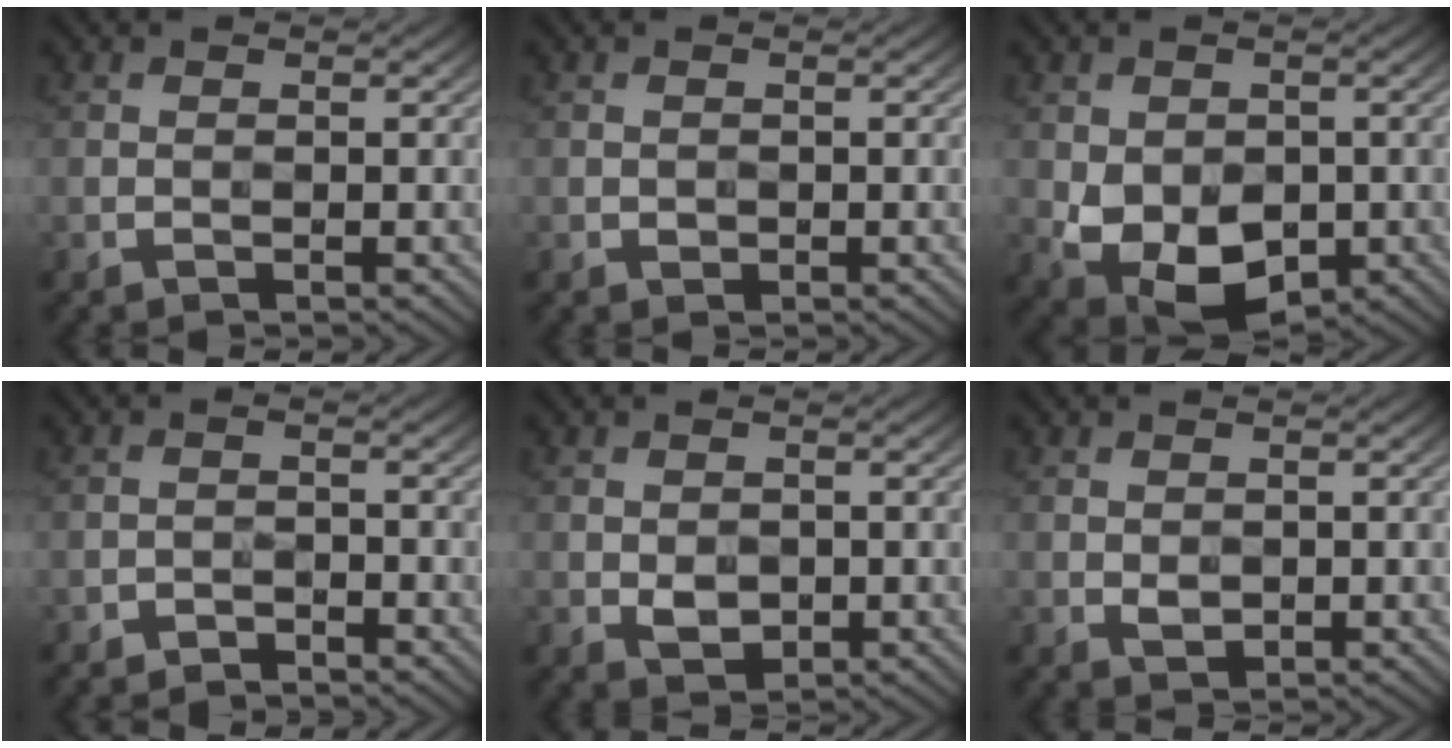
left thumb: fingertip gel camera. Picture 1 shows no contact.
{"total": 0.6, "force": [-0.2, 0.5, 0.3], "torque": [-0.002, -0.003, -0.004]}
{"total": 8.6, "force": [-2.1, 5.8, 6.0], "torque": [-0.124, -0.029, -0.030]}
{"total": 2.3, "force": [-2.1, 0.6, 0.5], "torque": [-0.006, 0.001, -0.042]}
{"total": 2.3, "force": [-0.4, 1.7, 1.5], "torque": [-0.031, -0.007, -0.005]}
{"total": 1.3, "force": [0.0, 0.9, 0.9], "torque": [-0.019, -0.003, 0.003]}